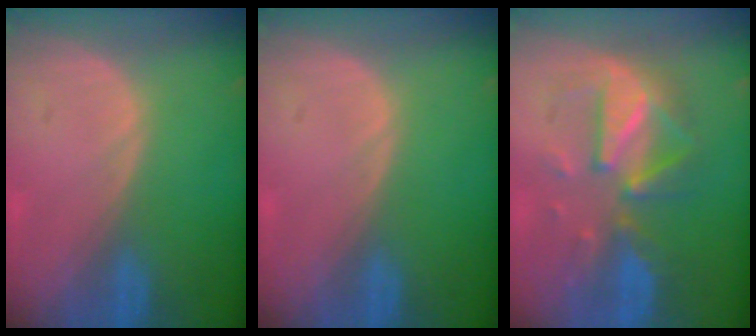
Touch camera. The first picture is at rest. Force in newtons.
{"total": 0.0}
{"total": 8.2, "press": 8.2, "slide": 0.1}